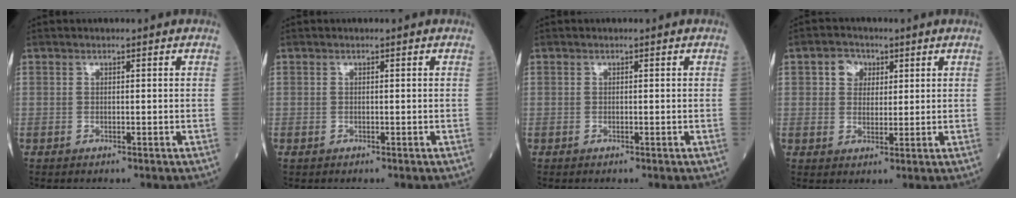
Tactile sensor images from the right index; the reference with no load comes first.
{"total": 0.0}
{"total": 0.0}
{"total": 3.8, "force": [1.6, 3.1, 1.6], "torque": [-0.027, 0.010, 0.028]}